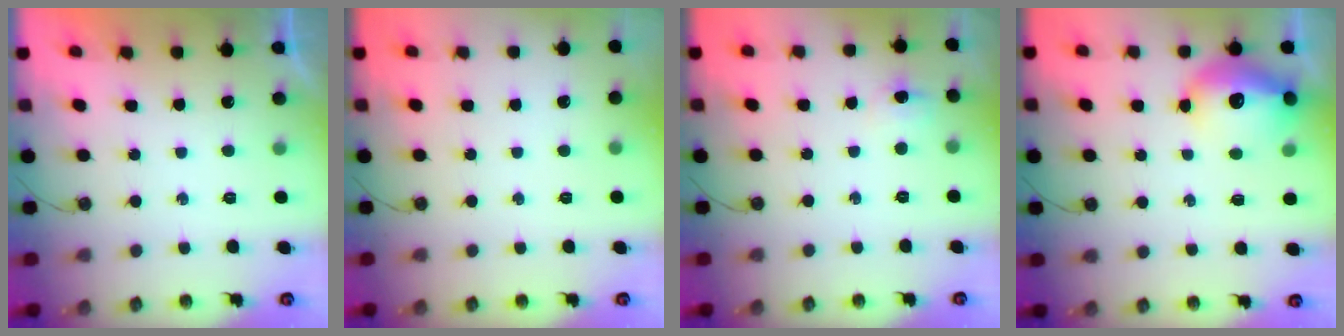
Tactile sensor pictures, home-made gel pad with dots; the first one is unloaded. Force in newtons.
{"total": 0.0}
{"total": 5.7, "press": 4.1, "slide": 4.0}
{"total": 15.6, "press": 15.5, "slide": 1.4}